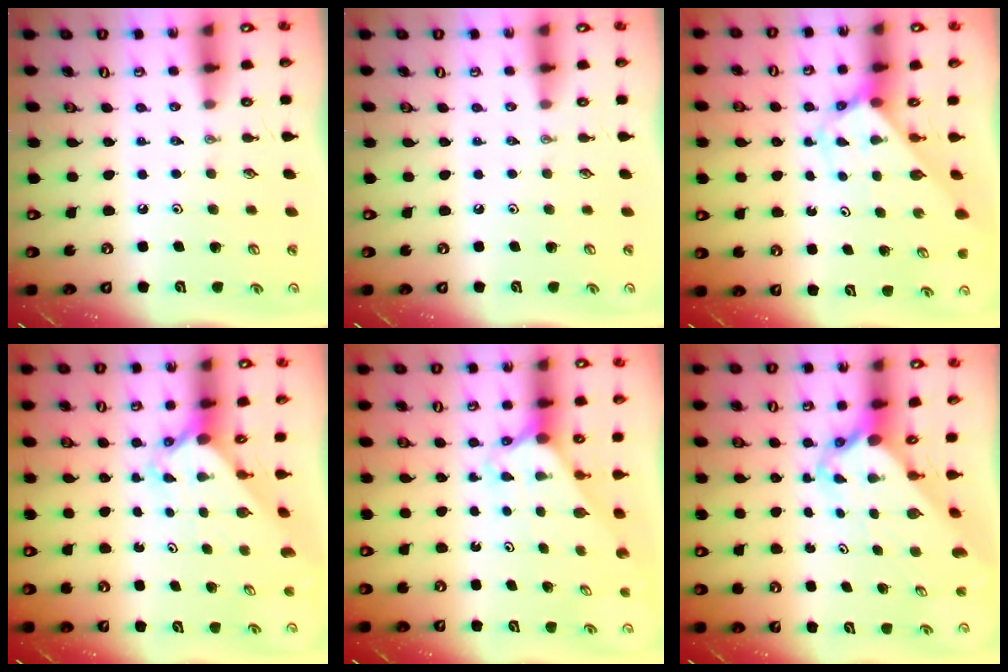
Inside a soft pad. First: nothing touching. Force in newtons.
{"total": 0.0}
{"total": 2.8, "press": 2.8, "slide": 0.1}
{"total": 2.6, "press": 2.6, "slide": 0.3}
{"total": 2.2, "press": 2.2, "slide": 0.2}
{"total": 3.9, "press": 3.8, "slide": 0.4}